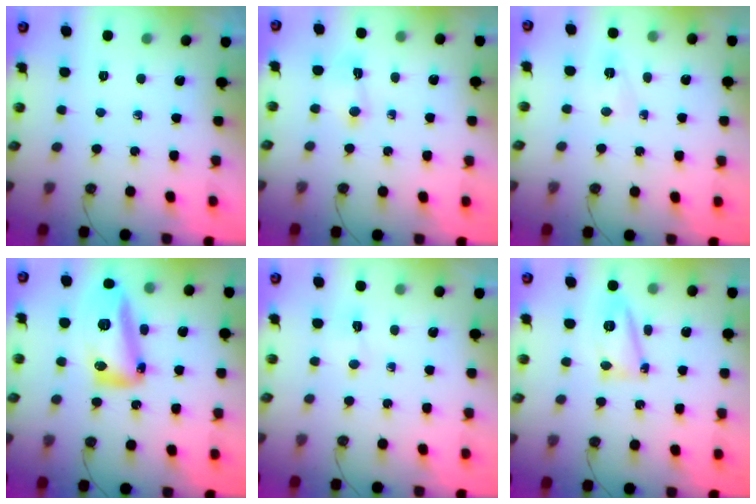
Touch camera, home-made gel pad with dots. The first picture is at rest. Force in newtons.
{"total": 5.0, "press": 5.0, "slide": 0.5}
{"total": 3.4, "press": 3.4, "slide": 0.6}
{"total": 17.0, "press": 16.9, "slide": 1.5}
{"total": 2.8, "press": 2.7, "slide": 0.5}
{"total": 12.1, "press": 12.0, "slide": 1.3}